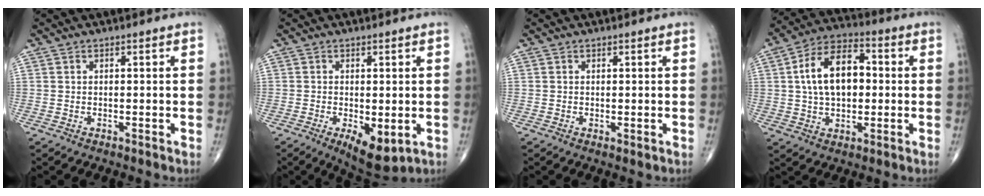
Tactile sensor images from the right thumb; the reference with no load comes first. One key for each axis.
{"total": 8.1, "fx": -2.1, "fy": 3.7, "fz": 6.9, "tx": -0.098, "ty": -0.018, "tz": -0.021}
{"total": 0.7, "fx": 0.0, "fy": 0.3, "fz": 0.7, "tx": -0.014, "ty": -0.005, "tz": 0.001}
{"total": 14.1, "fx": 1.3, "fy": 8.5, "fz": 11.1, "tx": -0.177, "ty": 0.022, "tz": 0.015}